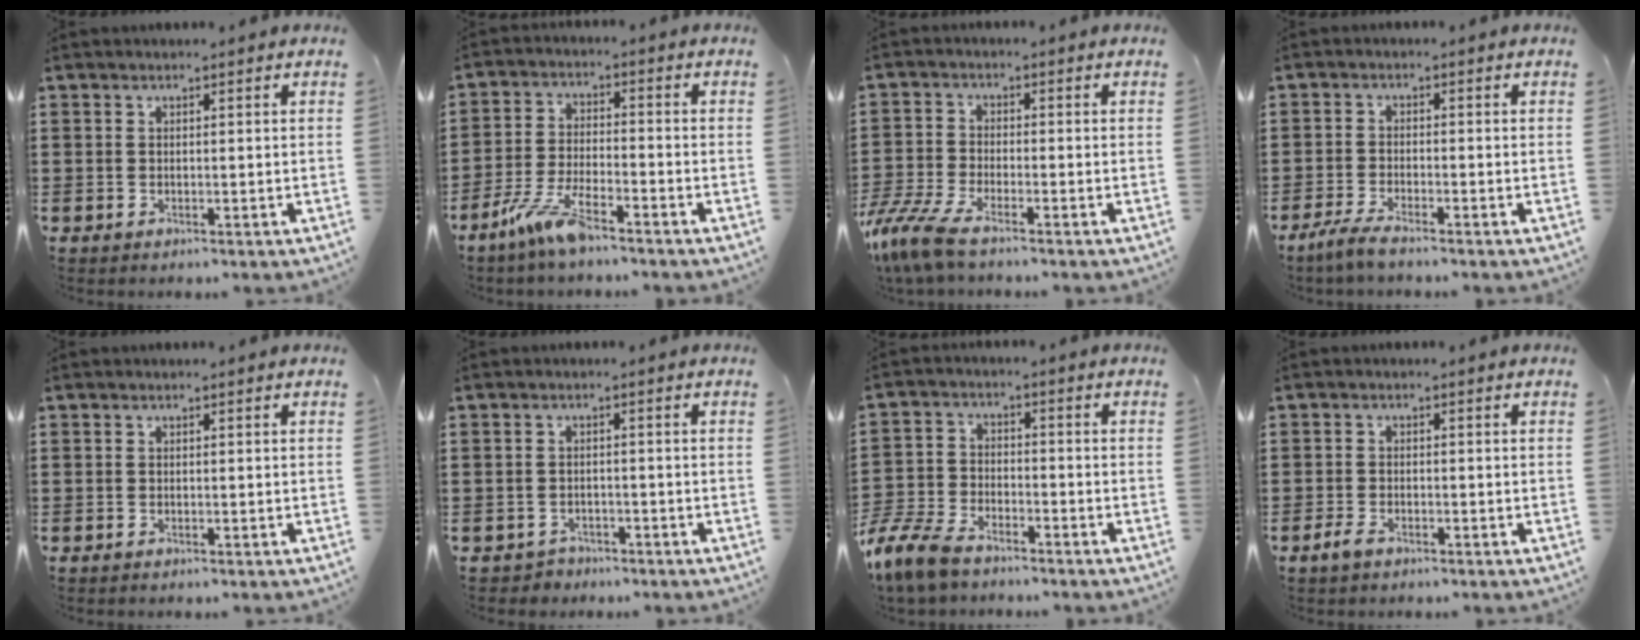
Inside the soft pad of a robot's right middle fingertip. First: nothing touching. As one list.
[{"total": 6.9, "force": [-5.1, 1.0, 4.6], "torque": [-0.105, -0.011, -0.098]}, {"total": 6.3, "force": [-5.0, 1.1, 3.6], "torque": [-0.107, -0.020, -0.107]}, {"total": 3.1, "force": [-2.7, 0.3, 1.5], "torque": [-0.041, -0.003, -0.056]}, {"total": 0.0}, {"total": 1.7, "force": [-1.5, 0.8, -0.2], "torque": [-0.004, 0.002, -0.037]}, {"total": 7.9, "force": [-7.0, 2.5, 2.9], "torque": [-0.085, 0.008, -0.143]}, {"total": 2.5, "force": [-1.7, 1.3, 1.4], "torque": [-0.040, -0.003, -0.036]}]